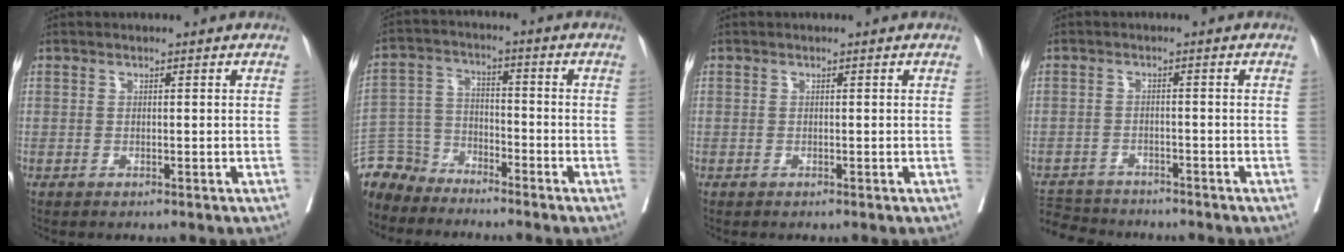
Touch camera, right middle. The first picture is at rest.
{"total": 6.7, "force": [-6.2, 2.3, -1.1], "torque": [0.019, 0.012, -0.129]}
{"total": 0.0}
{"total": 7.6, "force": [-7.3, 2.0, 1.1], "torque": [-0.026, -0.001, -0.116]}